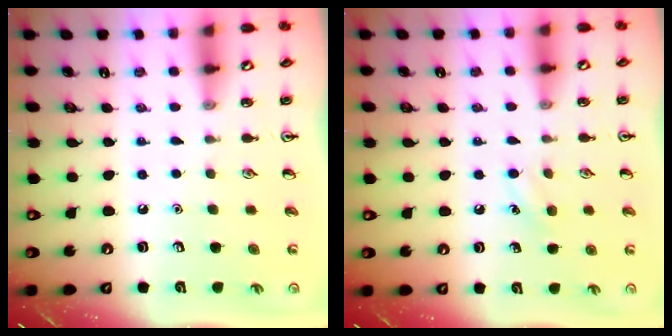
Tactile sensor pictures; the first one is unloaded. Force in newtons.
{"total": 6.0, "press": 5.7, "slide": 1.7}